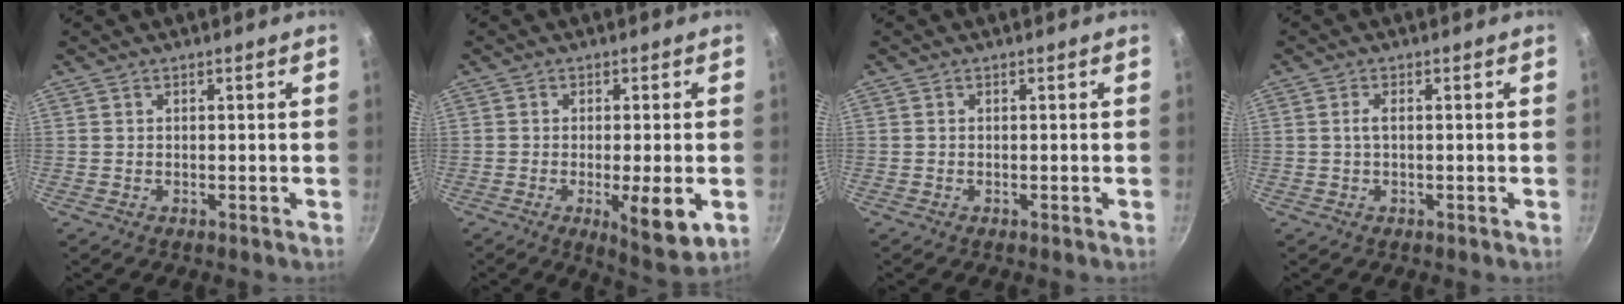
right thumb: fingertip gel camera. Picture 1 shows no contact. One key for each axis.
{"total": 8.9, "fx": -2.3, "fy": 2.2, "fz": 8.4, "tx": -0.120, "ty": -0.005, "tz": -0.027}
{"total": 0.0}
{"total": 1.5, "fx": 0.0, "fy": 0.5, "fz": 1.5, "tx": -0.036, "ty": 0.005, "tz": -0.001}